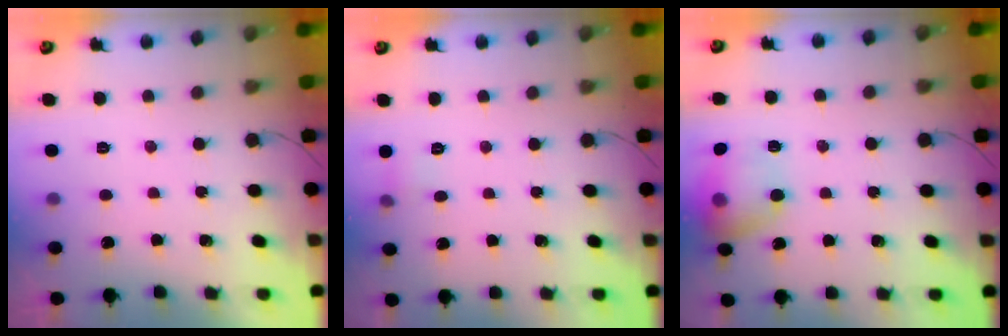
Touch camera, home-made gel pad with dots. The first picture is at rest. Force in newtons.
{"total": 3.8, "press": 3.6, "slide": 1.2}
{"total": 14.2, "press": 14.1, "slide": 1.3}